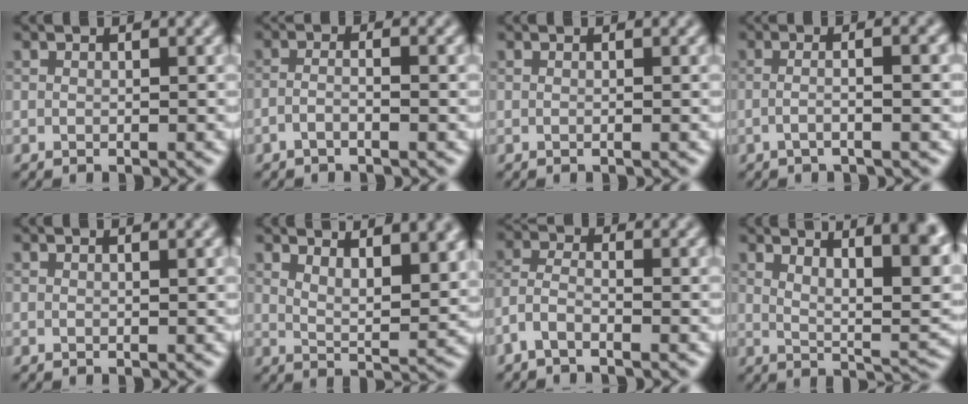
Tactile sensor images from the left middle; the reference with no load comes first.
{"total": 1.7, "force": [-1.4, 0.2, 1.0], "torque": [-0.019, 0.004, -0.025]}
{"total": 0.8, "force": [-0.2, 0.3, 0.6], "torque": [-0.004, 0.002, -0.009]}
{"total": 4.1, "force": [-0.7, 1.3, 3.8], "torque": [-0.038, 0.005, -0.021]}
{"total": 0.9, "force": [0.4, 0.4, 0.7], "torque": [-0.004, 0.001, -0.002]}
{"total": 7.7, "force": [4.6, 2.8, 5.5], "torque": [-0.049, 0.018, 0.062]}
{"total": 2.5, "force": [-2.2, 0.5, 1.2], "torque": [-0.035, 0.004, -0.046]}
{"total": 9.6, "force": [4.0, 2.9, 8.2], "torque": [-0.084, 0.011, 0.064]}